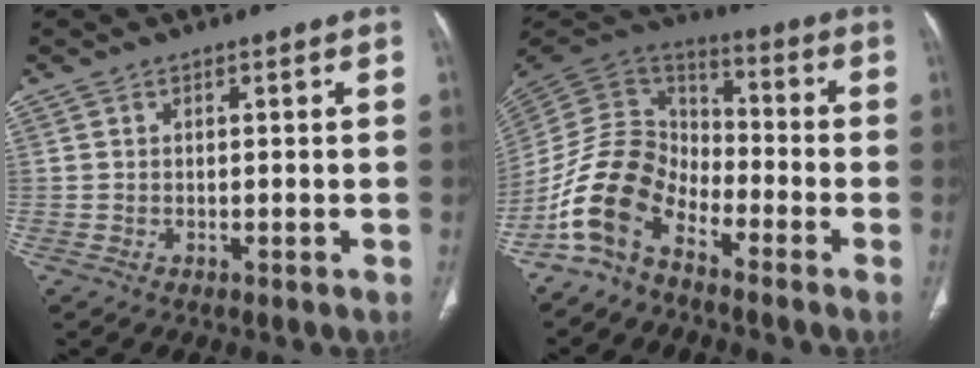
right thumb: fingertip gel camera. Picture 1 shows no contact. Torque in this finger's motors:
{"motor_torque": [1.51, 0.56, 1.48, -1.29, 0.16]}